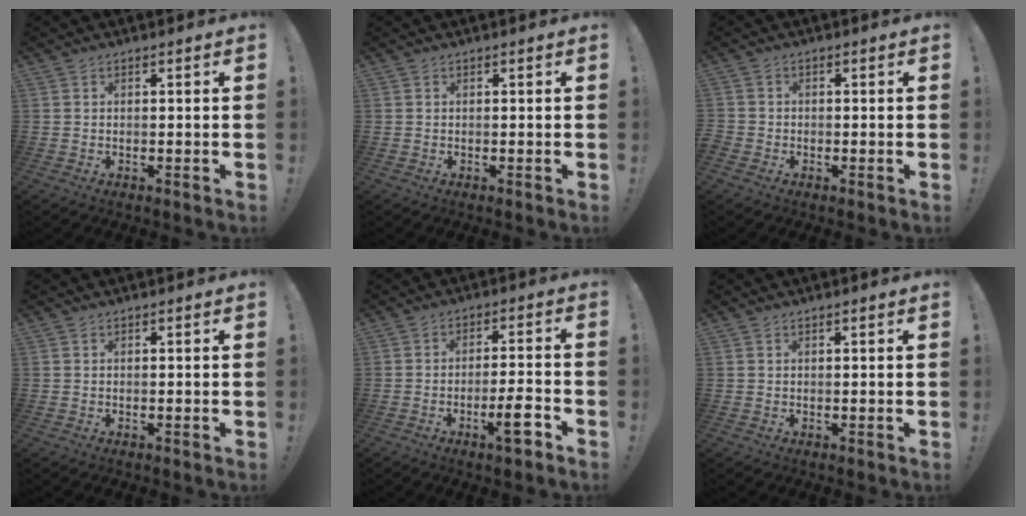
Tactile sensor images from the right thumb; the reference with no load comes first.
{"total": 0.0}
{"total": 1.7, "force": [-1.1, 1.1, 0.5], "torque": [-0.006, 0.007, -0.021]}
{"total": 0.0}
{"total": 8.2, "force": [-4.3, 1.2, 6.9], "torque": [-0.087, 0.013, -0.074]}
{"total": 0.5, "force": [0.3, -0.1, 0.4], "torque": [0.001, -0.003, 0.003]}